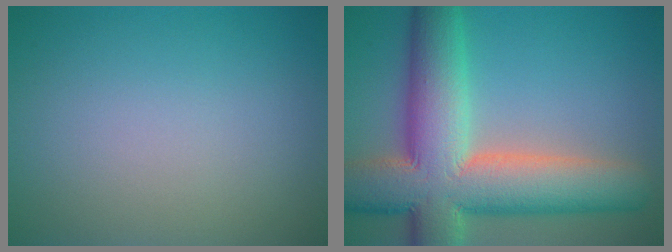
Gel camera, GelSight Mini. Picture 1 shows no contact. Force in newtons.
{"total": 13.3, "press": 13.3, "slide": 0.8}